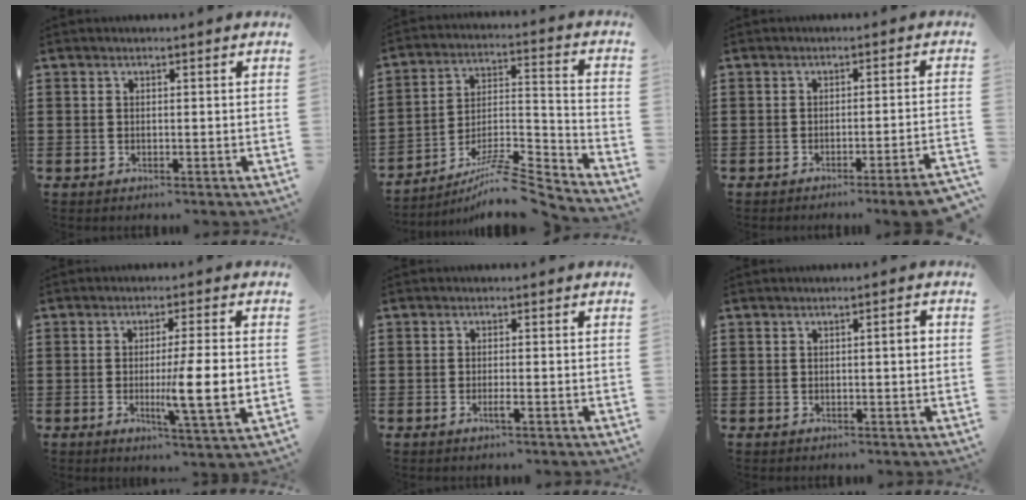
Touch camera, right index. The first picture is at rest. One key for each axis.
{"total": 8.7, "fx": -7.6, "fy": 0.9, "fz": 4.3, "tx": -0.054, "ty": 0.013, "tz": -0.145}
{"total": 3.1, "fx": -2.4, "fy": -0.5, "fz": 1.9, "tx": -0.032, "ty": -0.012, "tz": -0.046}
{"total": 9.0, "fx": -0.9, "fy": 0.7, "fz": 8.9, "tx": -0.148, "ty": -0.015, "tz": -0.018}
{"total": 1.6, "fx": -0.8, "fy": 0.1, "fz": 1.4, "tx": -0.032, "ty": -0.005, "tz": -0.016}
{"total": 1.7, "fx": 0.2, "fy": 0.2, "fz": 1.6, "tx": -0.031, "ty": 0.001, "tz": 0.001}